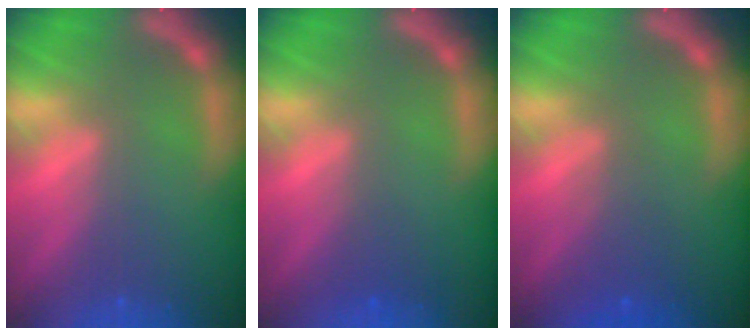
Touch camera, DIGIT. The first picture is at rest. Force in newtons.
{"total": 1.0}
{"total": 2.4}